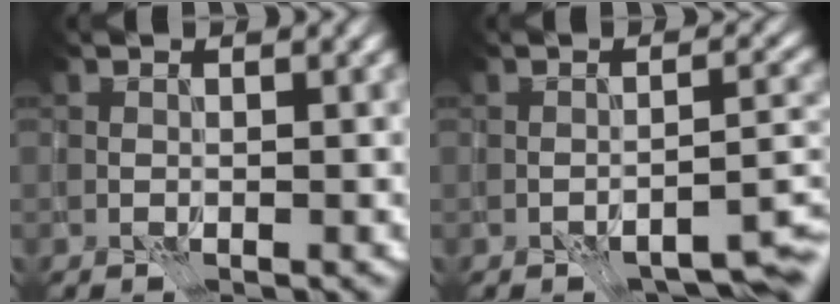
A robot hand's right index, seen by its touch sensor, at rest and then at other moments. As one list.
[{"total": 4.0, "force": [-2.8, 0.8, 2.7], "torque": [-0.037, 0.005, -0.040]}]